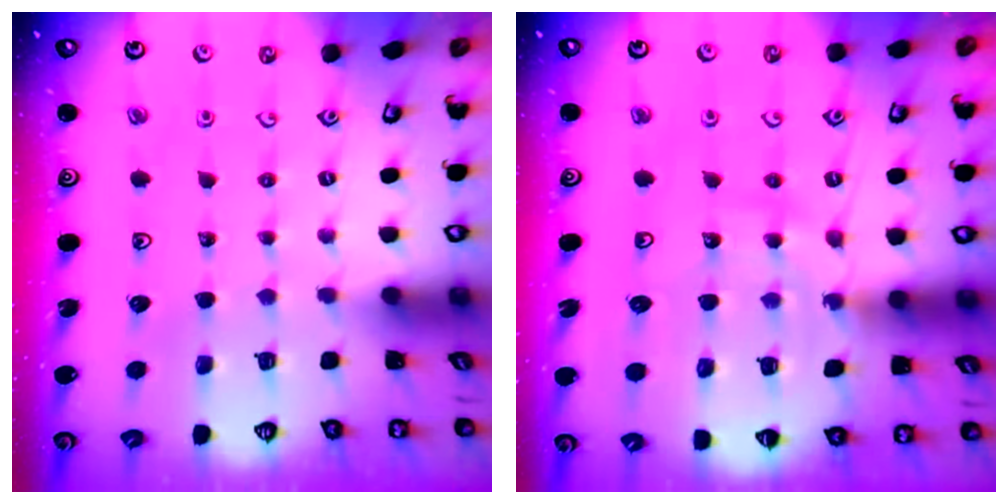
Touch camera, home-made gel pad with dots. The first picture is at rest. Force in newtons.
{"total": 12.7, "press": 12.5, "slide": 2.4}